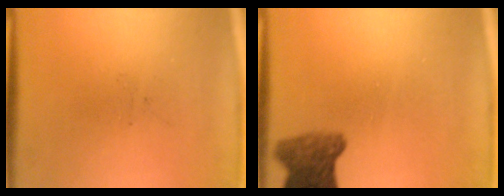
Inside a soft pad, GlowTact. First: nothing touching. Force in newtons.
{"total": 5.6}